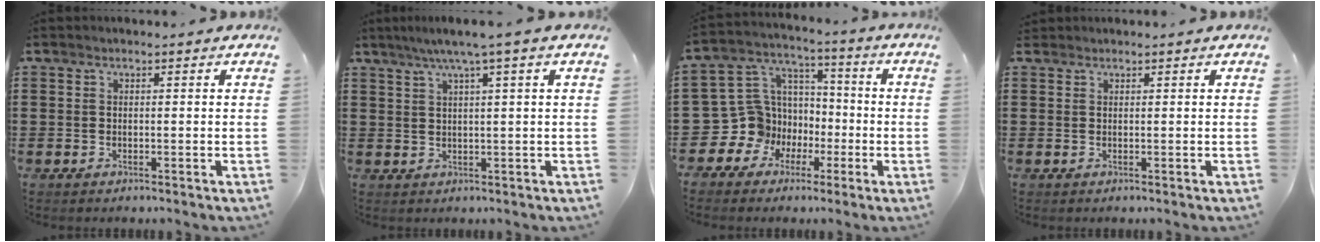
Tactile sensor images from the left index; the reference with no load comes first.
{"total": 3.7, "force": [2.0, -0.5, 3.1], "torque": [-0.064, -0.001, 0.032]}
{"total": 9.8, "force": [-2.4, 9.5, 1.0], "torque": [-0.080, -0.006, -0.039]}
{"total": 0.6, "force": [0.5, 0.3, 0.1], "torque": [-0.003, 0.001, 0.010]}